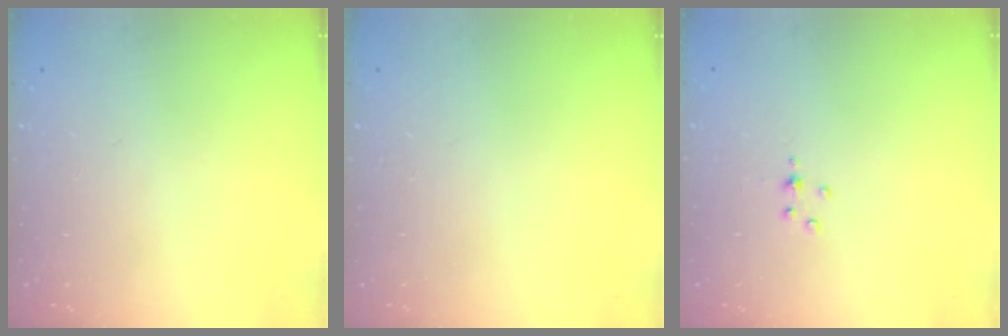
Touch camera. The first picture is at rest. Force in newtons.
{"total": 0.0}
{"total": 3.0, "press": 3.0, "slide": 0.5}